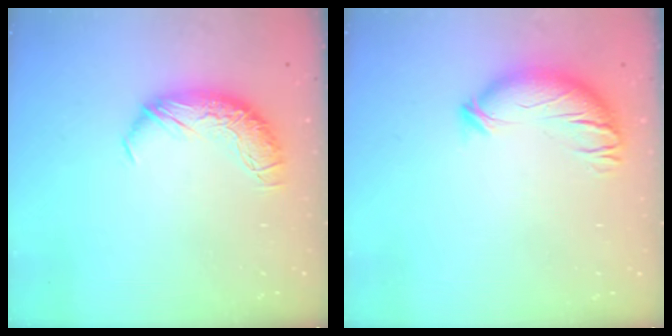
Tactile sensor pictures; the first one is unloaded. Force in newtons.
{"total": 3.7, "press": 2.9, "slide": 2.3}